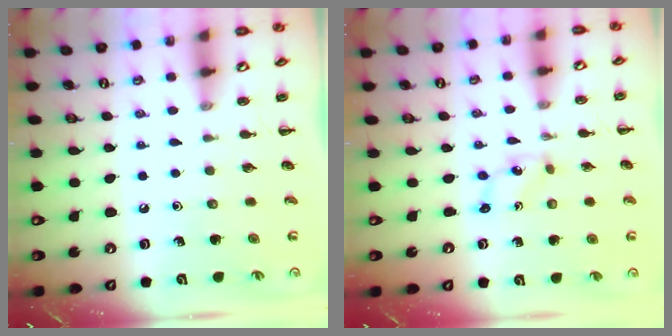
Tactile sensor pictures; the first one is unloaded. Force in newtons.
{"total": 1.0, "press": 0.9, "slide": 0.3}